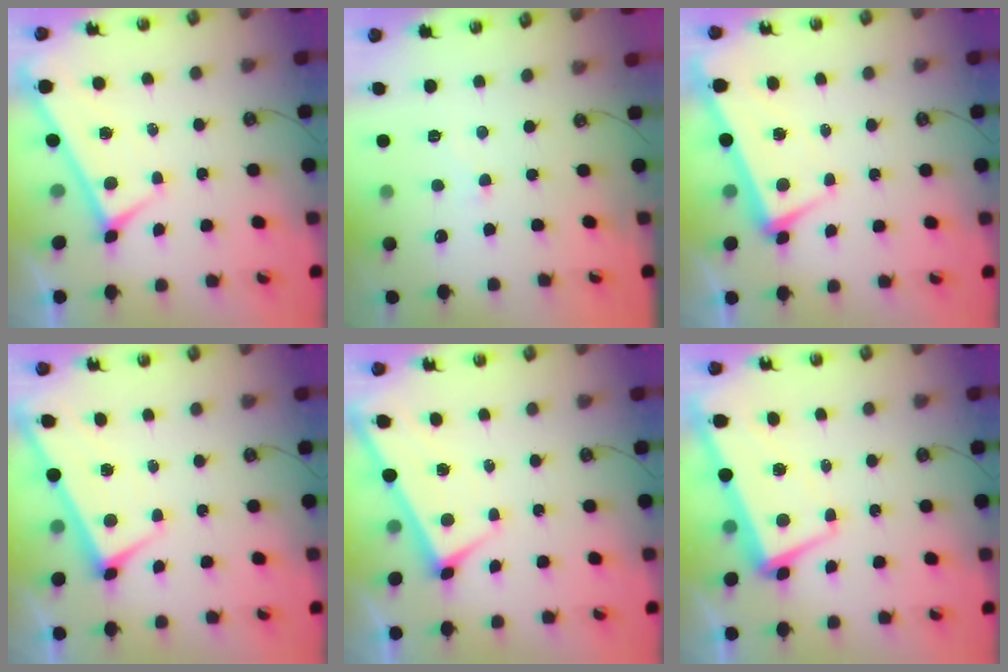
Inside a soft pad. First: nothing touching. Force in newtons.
{"total": 2.4, "press": 2.3, "slide": 0.7}
{"total": 1.4, "press": 1.1, "slide": 0.8}
{"total": 1.0, "press": 1.0, "slide": 0.1}
{"total": 1.8, "press": 1.8, "slide": 0.2}
{"total": 1.7, "press": 0.4, "slide": 1.7}